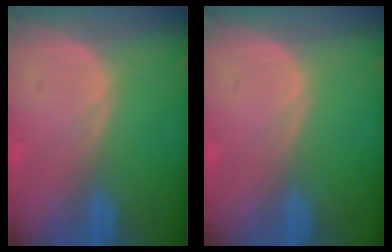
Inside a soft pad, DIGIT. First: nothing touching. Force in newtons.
{"total": 0.0}